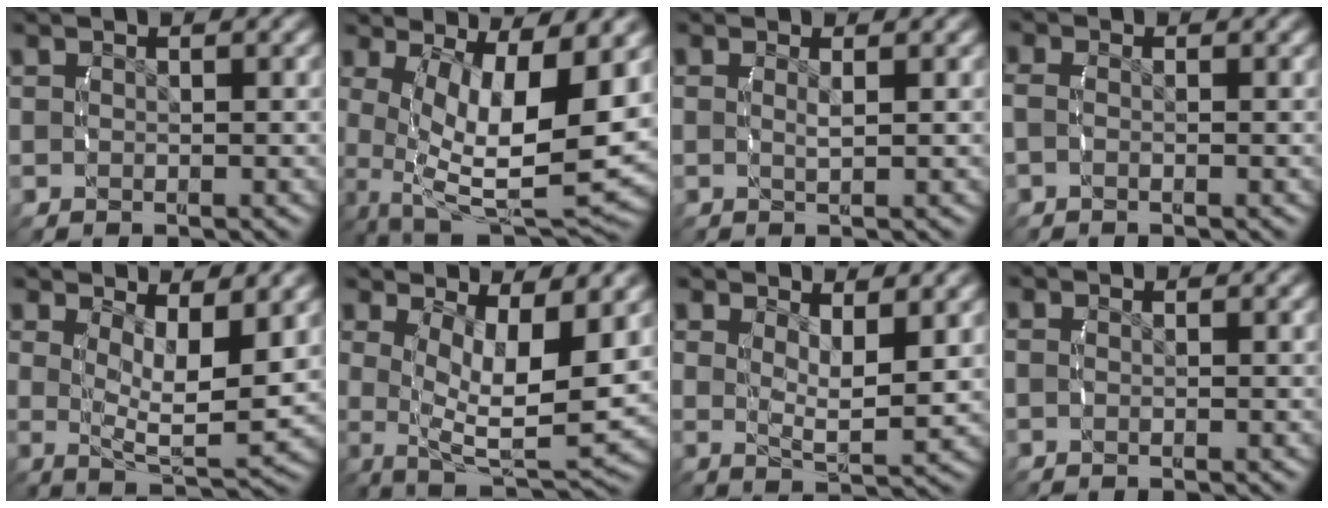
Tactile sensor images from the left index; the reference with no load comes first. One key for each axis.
{"total": 11.0, "fx": -0.9, "fy": 5.6, "fz": 9.4, "tx": -0.187, "ty": -0.049, "tz": 0.003}
{"total": 0.8, "fx": 0.3, "fy": -0.1, "fz": 0.7, "tx": -0.019, "ty": -0.004, "tz": 0.002}
{"total": 1.5, "fx": -0.4, "fy": 1.2, "fz": 0.8, "tx": -0.034, "ty": 0.000, "tz": -0.015}
{"total": 5.6, "fx": 1.0, "fy": 2.4, "fz": 4.9, "tx": -0.084, "ty": -0.021, "tz": 0.011}
{"total": 8.9, "fx": -0.4, "fy": 4.4, "fz": 7.7, "tx": -0.132, "ty": -0.035, "tz": 0.001}
{"total": 3.1, "fx": 1.4, "fy": 0.7, "fz": 2.6, "tx": -0.046, "ty": -0.014, "tz": 0.020}
{"total": 0.7, "fx": -0.3, "fy": 0.6, "fz": 0.1, "tx": -0.011, "ty": 0.000, "tz": -0.012}